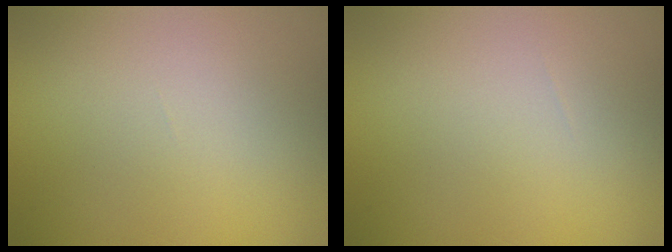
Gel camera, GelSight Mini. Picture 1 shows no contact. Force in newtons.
{"total": 0.0}